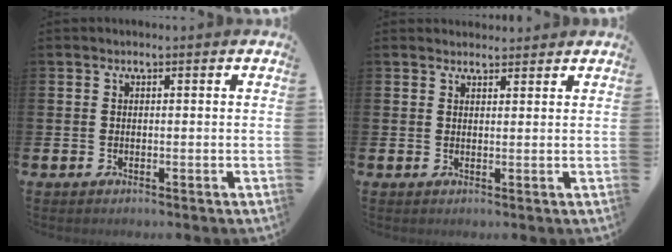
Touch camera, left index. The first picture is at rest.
{"total": 1.8, "force": [1.7, 0.5, -0.1], "torque": [0.007, -0.006, 0.031]}